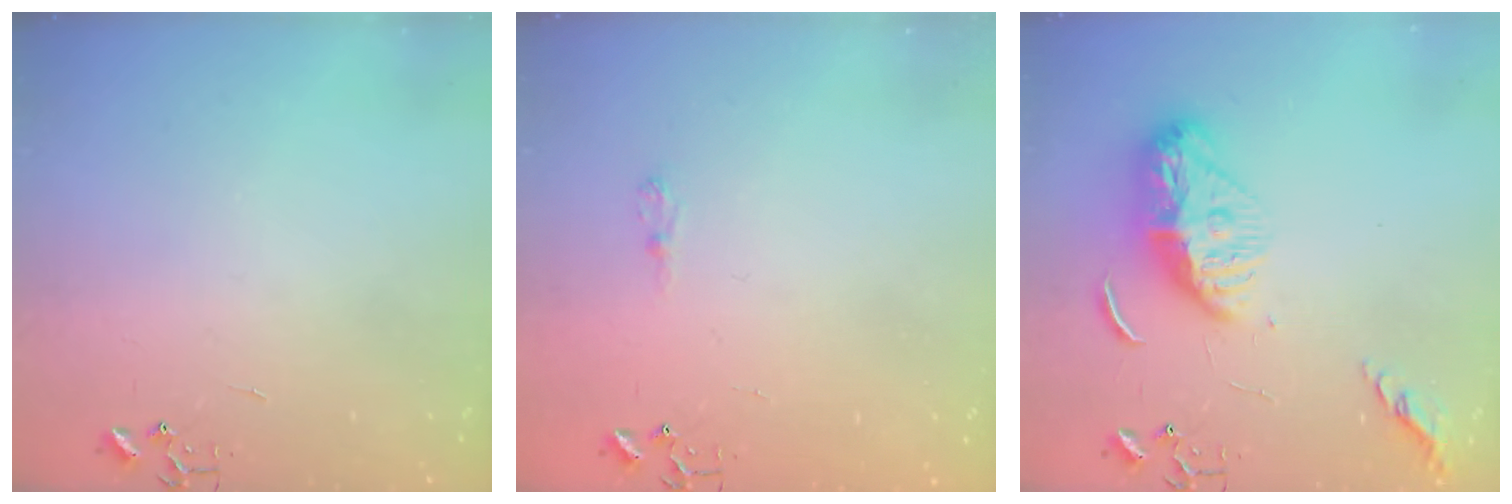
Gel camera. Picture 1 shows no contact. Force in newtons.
{"total": 6.5, "press": 6.5, "slide": 0.6}
{"total": 12.4, "press": 12.3, "slide": 0.8}